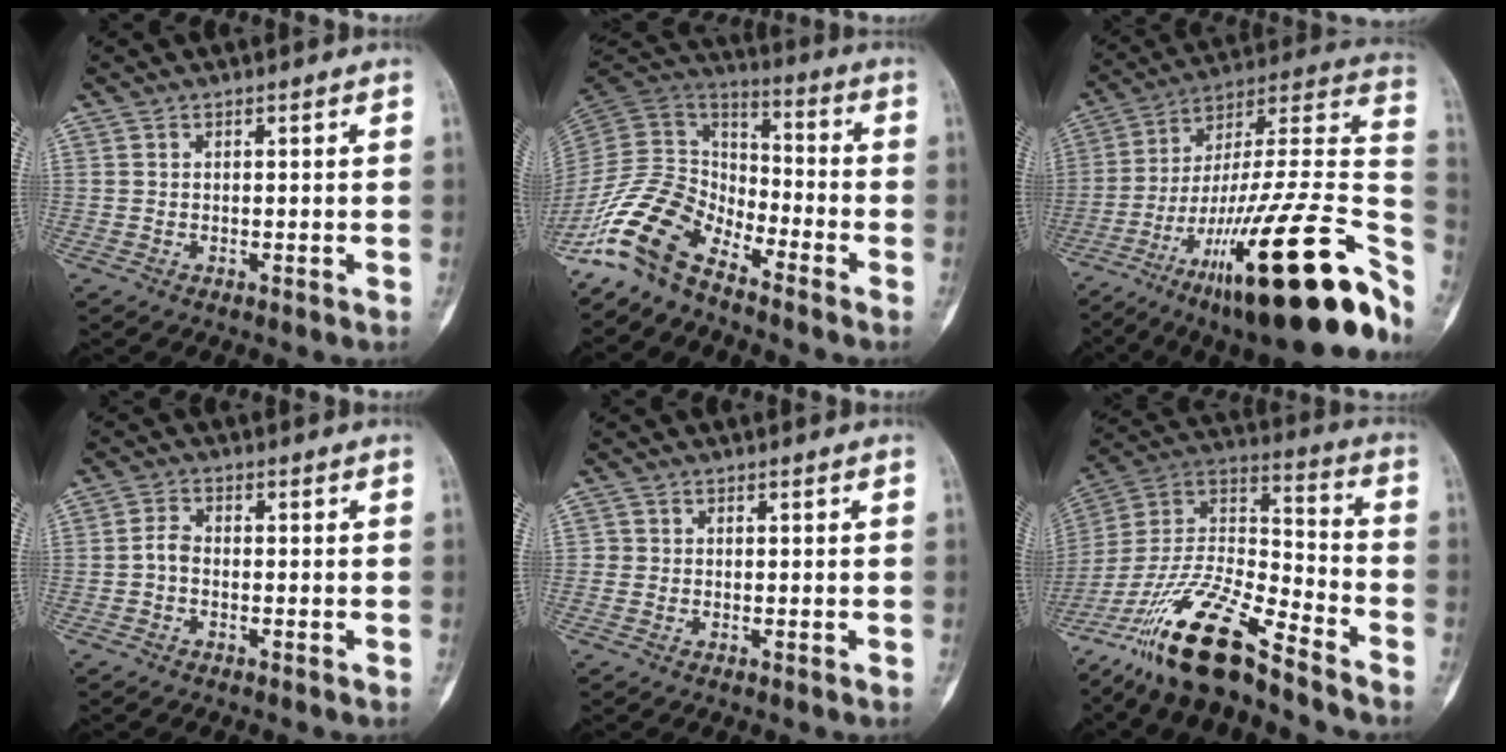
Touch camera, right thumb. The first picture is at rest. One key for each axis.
{"total": 13.4, "fx": -10.0, "fy": 6.1, "fz": 6.4, "tx": -0.117, "ty": 0.089, "tz": -0.209}
{"total": 35.6, "fx": -16.2, "fy": 8.2, "fz": 30.7, "tx": -0.384, "ty": 0.070, "tz": -0.250}
{"total": 2.3, "fx": -0.7, "fy": 1.4, "fz": 1.6, "tx": -0.029, "ty": 0.009, "tz": -0.021}
{"total": 0.8, "fx": -0.1, "fy": 0.8, "fz": 0.1, "tx": 0.004, "ty": 0.004, "tz": -0.004}
{"total": 19.5, "fx": -14.3, "fy": 4.4, "fz": 12.4, "tx": -0.240, "ty": 0.073, "tz": -0.268}